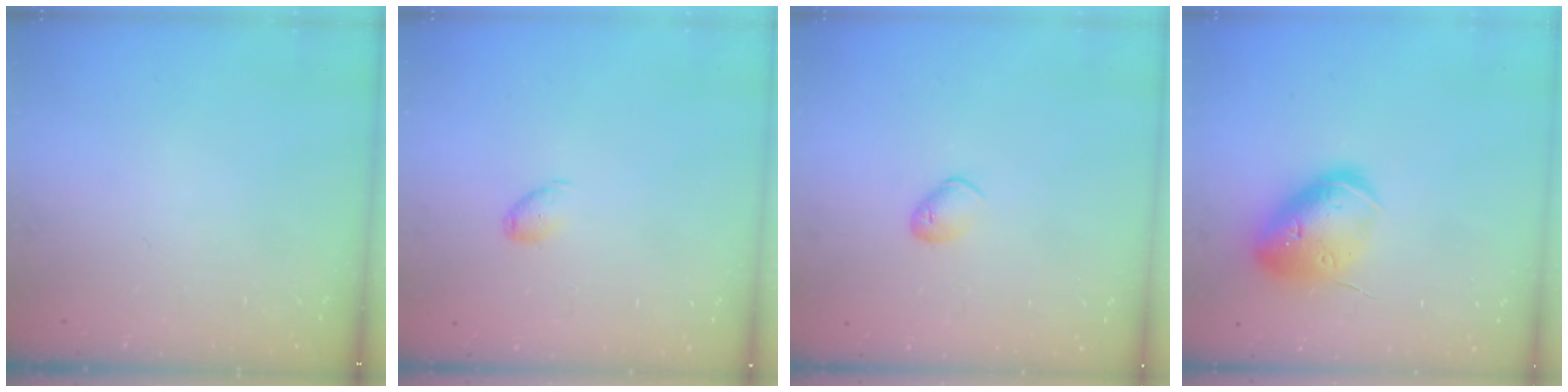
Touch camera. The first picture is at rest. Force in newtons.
{"total": 6.2, "press": 6.2, "slide": 0.7}
{"total": 5.4, "press": 5.2, "slide": 1.1}
{"total": 16.9, "press": 16.8, "slide": 2.2}